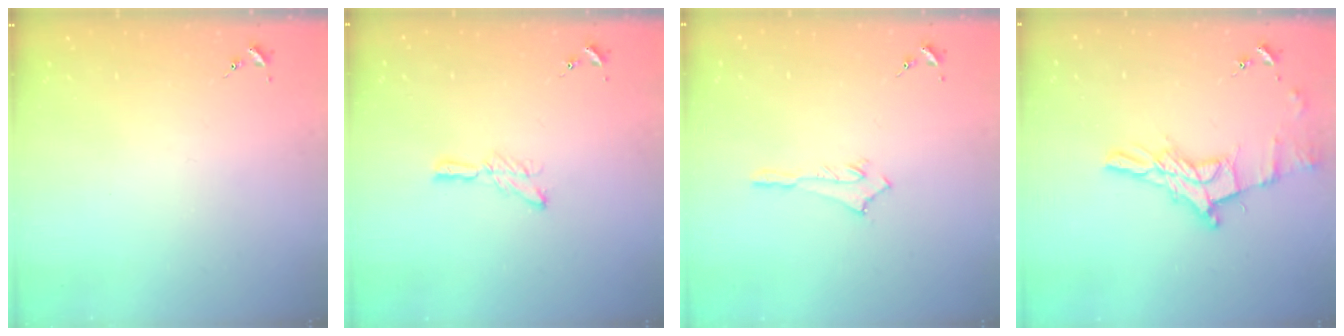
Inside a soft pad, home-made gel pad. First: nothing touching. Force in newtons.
{"total": 6.4, "press": 6.4, "slide": 0.3}
{"total": 3.0, "press": 3.0, "slide": 0.2}
{"total": 12.9, "press": 12.8, "slide": 1.3}